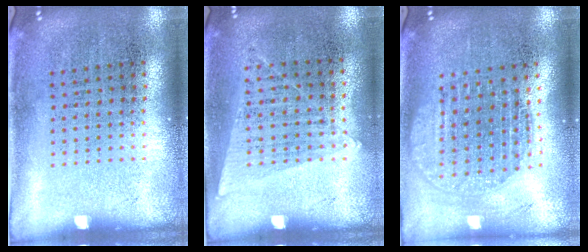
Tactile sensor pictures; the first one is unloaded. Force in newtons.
{"total": 1.3, "press": 1.1, "slide": 0.6}
{"total": 1.8, "press": 1.5, "slide": 0.9}